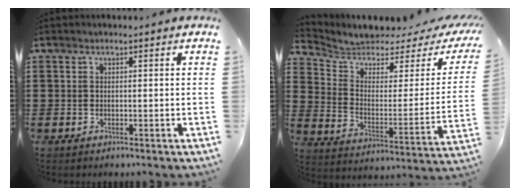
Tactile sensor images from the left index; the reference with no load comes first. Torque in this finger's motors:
{"motor_torque": [1.33, -0.81, 0.42, 0.05]}